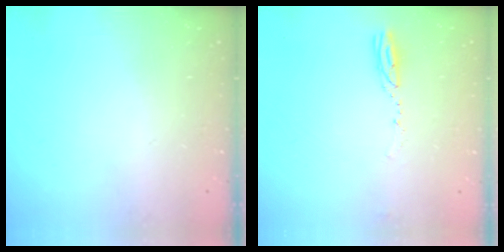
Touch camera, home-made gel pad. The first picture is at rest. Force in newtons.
{"total": 3.3, "press": 3.2, "slide": 0.5}